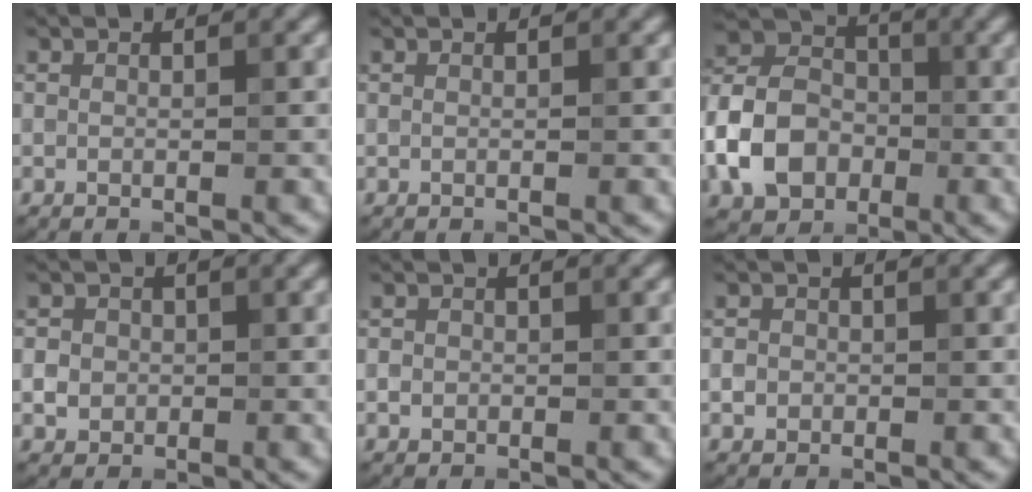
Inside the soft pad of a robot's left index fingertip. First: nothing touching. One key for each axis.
{"total": 0.0}
{"total": 7.4, "fx": -2.5, "fy": 5.6, "fz": 4.3, "tx": -0.087, "ty": 0.012, "tz": -0.060}
{"total": 3.2, "fx": -0.2, "fy": 3.0, "fz": 1.1, "tx": 0.005, "ty": 0.021, "tz": -0.021}
{"total": 1.5, "fx": 0.1, "fy": 1.4, "fz": 0.5, "tx": 0.014, "ty": 0.014, "tz": -0.016}
{"total": 2.1, "fx": -0.2, "fy": 2.0, "fz": 0.7, "tx": 0.012, "ty": 0.018, "tz": -0.025}